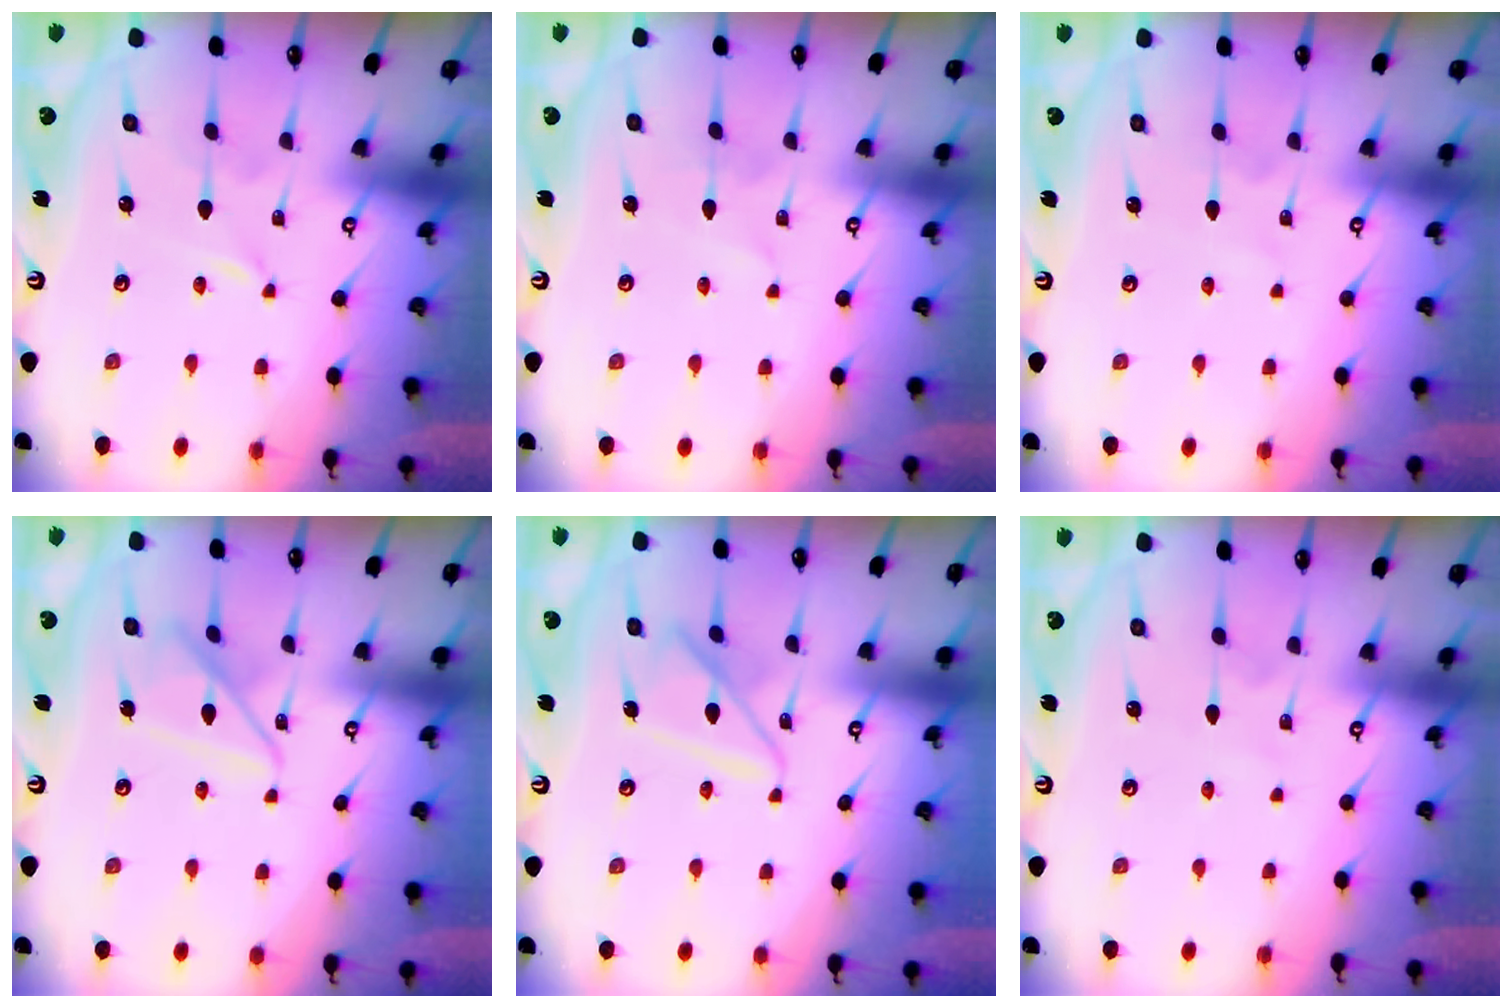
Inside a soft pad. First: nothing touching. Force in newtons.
{"total": 1.6, "press": 1.6, "slide": 0.1}
{"total": 2.6, "press": 2.6, "slide": 0.2}
{"total": 12.1, "press": 12.1, "slide": 1.2}
{"total": 11.4, "press": 11.4, "slide": 1.1}
{"total": 2.5, "press": 2.5, "slide": 0.3}